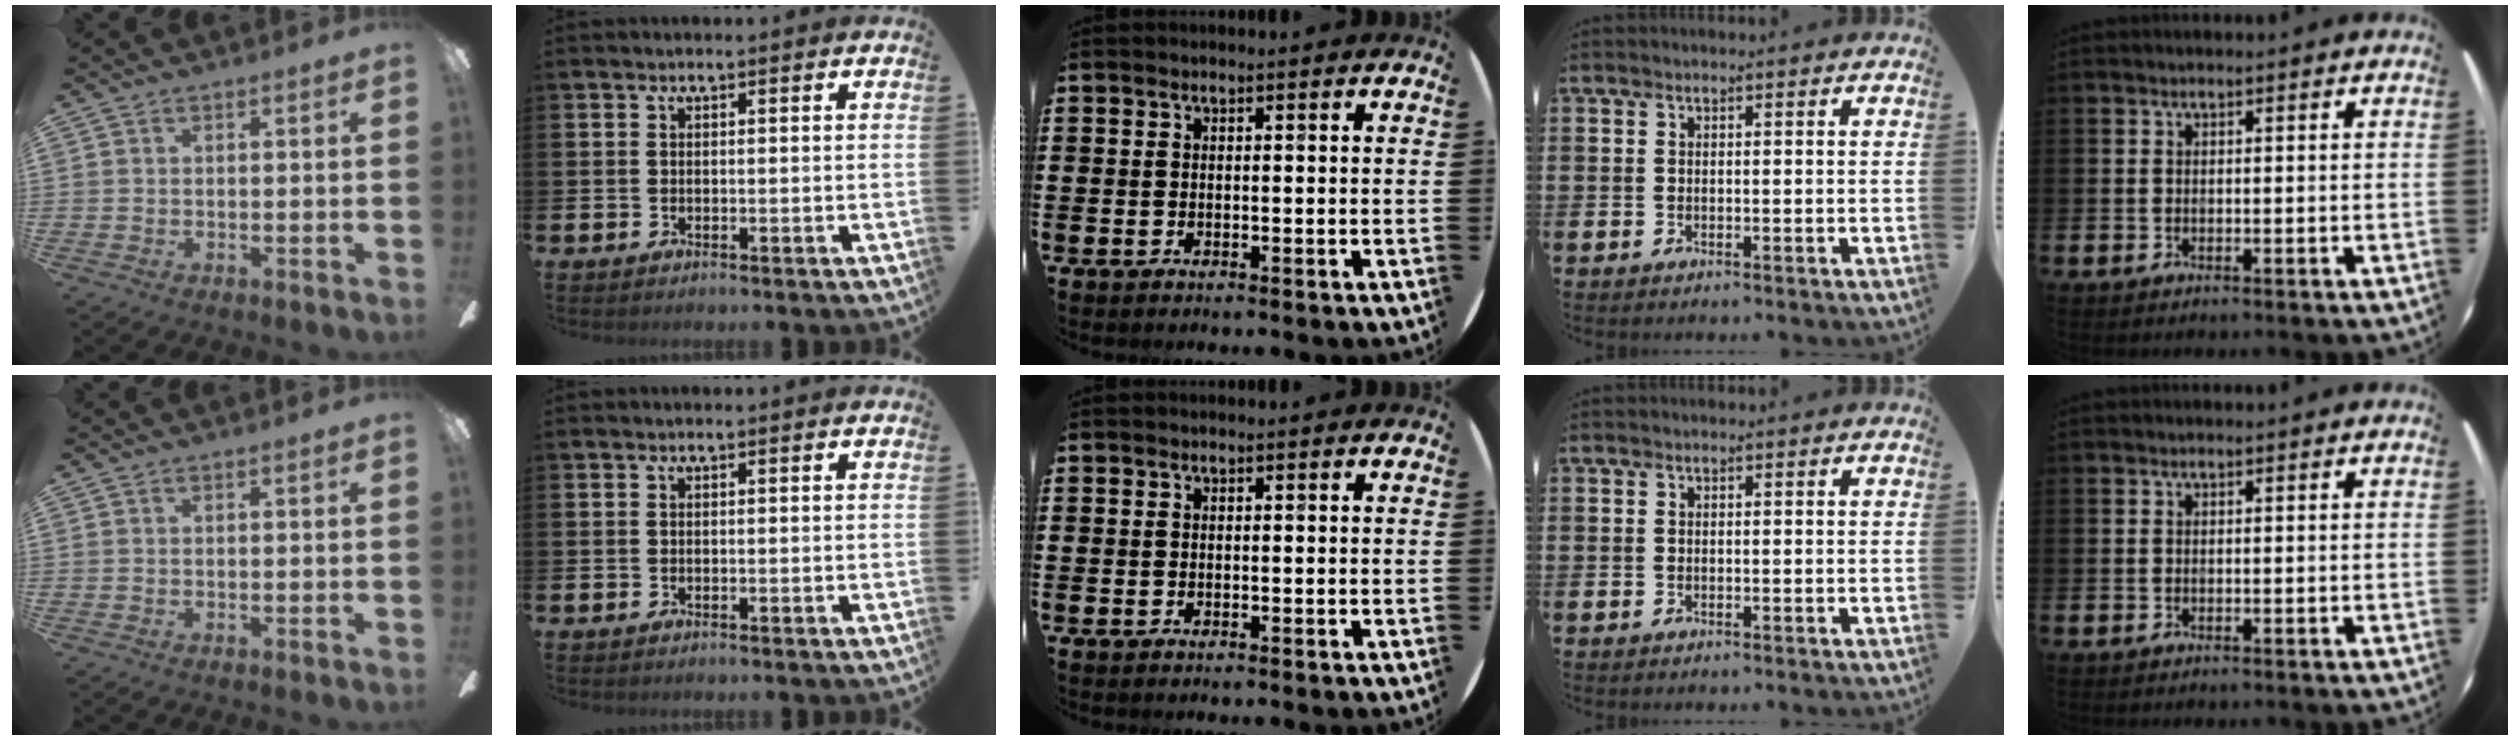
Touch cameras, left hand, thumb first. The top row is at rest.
{}